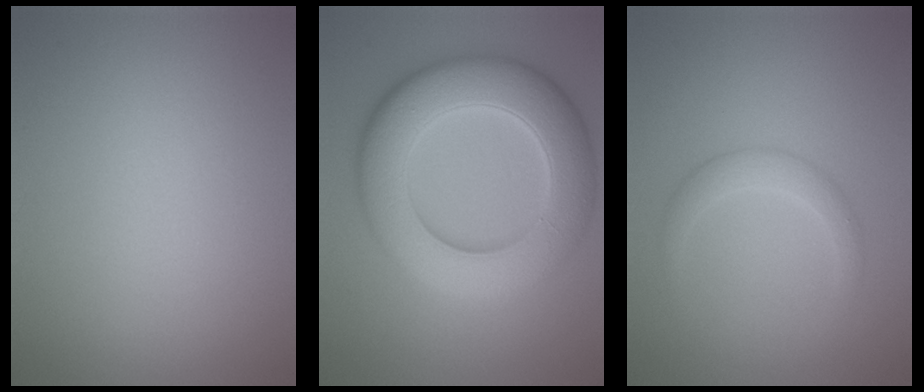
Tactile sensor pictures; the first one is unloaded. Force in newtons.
{"total": 10.7, "press": 10.7, "slide": 0.2}
{"total": 1.9, "press": 1.9, "slide": 0.1}